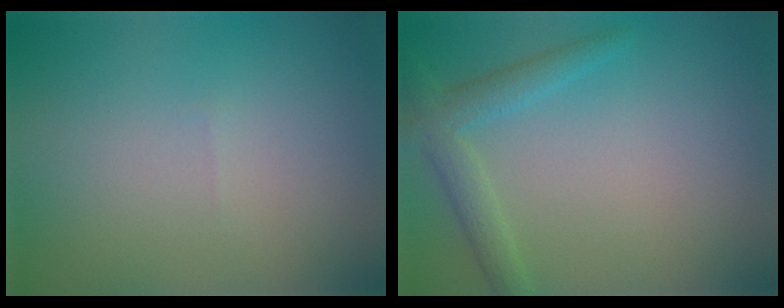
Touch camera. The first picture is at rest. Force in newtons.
{"total": 2.7, "press": 2.7, "slide": 0.1}